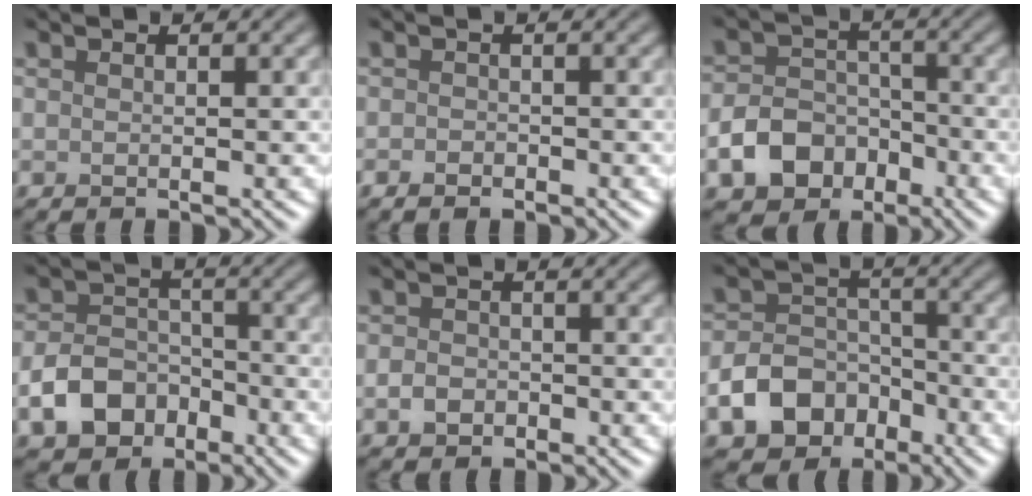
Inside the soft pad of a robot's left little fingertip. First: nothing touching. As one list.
[{"total": 1.0, "force": [-0.6, 0.6, 0.5], "torque": [-0.006, -0.003, -0.011]}, {"total": 5.4, "force": [-2.6, 4.0, 2.5], "torque": [-0.043, -0.002, -0.051]}, {"total": 5.2, "force": [-2.5, 3.8, 2.5], "torque": [-0.044, -0.004, -0.050]}, {"total": 1.7, "force": [-0.7, 1.4, 0.8], "torque": [-0.012, -0.002, -0.019]}, {"total": 6.7, "force": [-3.5, 5.0, 2.9], "torque": [-0.035, -0.004, -0.070]}]